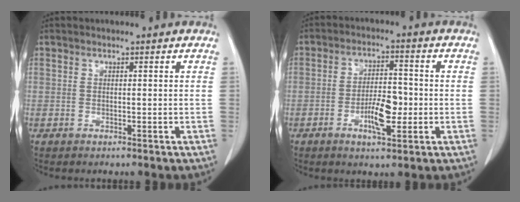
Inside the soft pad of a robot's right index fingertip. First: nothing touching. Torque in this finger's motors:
{"motor_torque": [0.16, -0.13, 0.06, 0.05]}